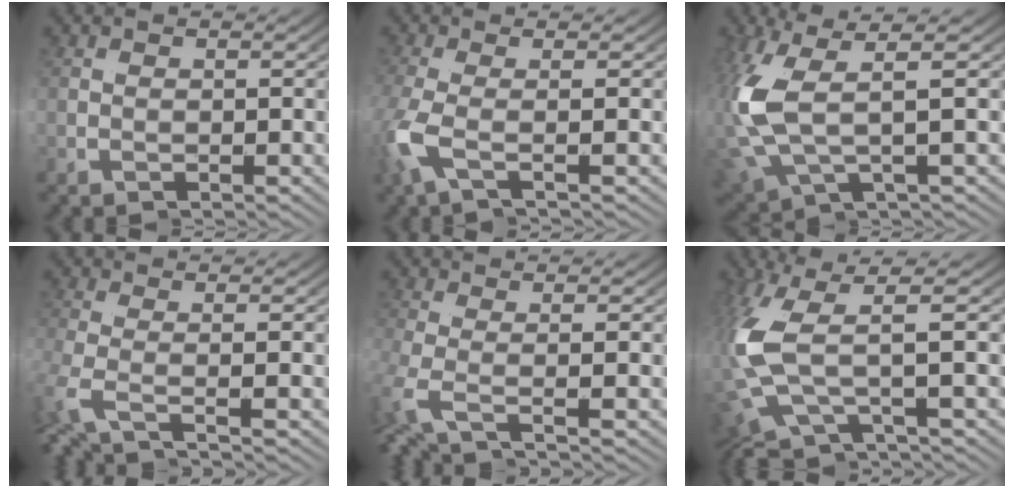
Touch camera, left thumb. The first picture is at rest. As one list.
[{"total": 1.7, "force": [-0.2, -1.4, 1.0], "torque": [-0.045, 0.008, -0.009]}, {"total": 4.1, "force": [0.0, 1.1, 3.9], "torque": [-0.136, -0.002, 0.014]}, {"total": 1.5, "force": [0.2, -1.2, 1.0], "torque": [-0.032, 0.004, -0.004]}, {"total": 1.6, "force": [0.5, -1.3, 0.9], "torque": [-0.026, 0.004, 0.002]}, {"total": 3.2, "force": [-0.5, -0.5, 3.1], "torque": [-0.109, 0.008, 0.002]}]